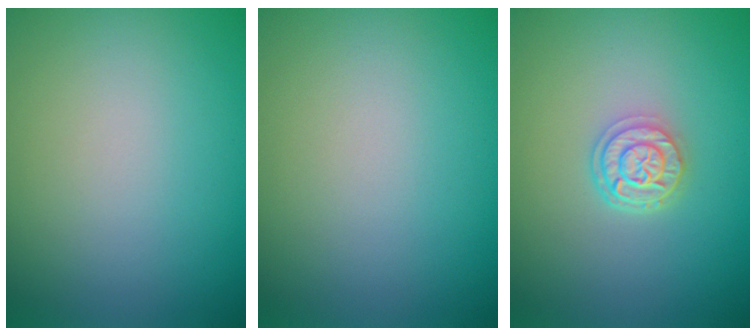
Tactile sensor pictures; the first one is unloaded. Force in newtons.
{"total": 0.0}
{"total": 2.7, "press": 2.2, "slide": 1.6}